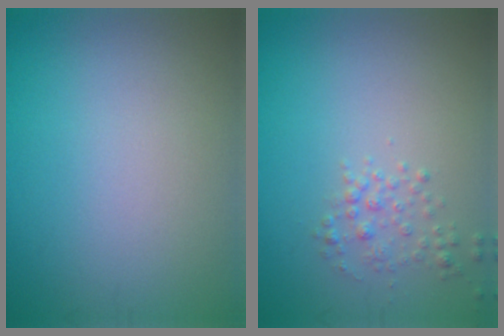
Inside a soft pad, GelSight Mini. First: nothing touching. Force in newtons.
{"total": 1.6, "press": 1.6, "slide": 0.1}